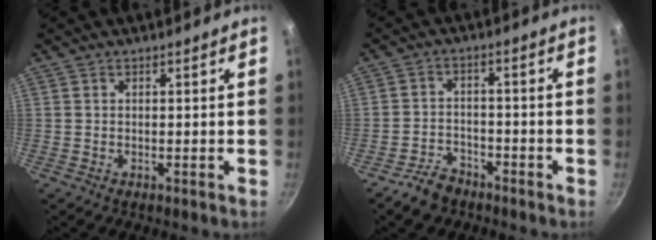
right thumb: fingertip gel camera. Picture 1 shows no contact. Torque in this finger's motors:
{"motor_torque": [0.81, 0.74, -0.12, 0.00, 0.02]}